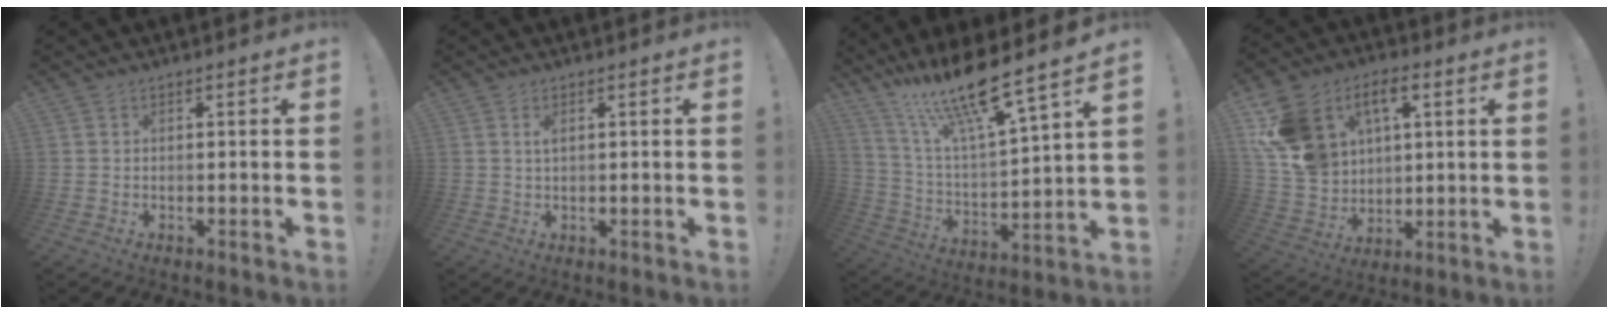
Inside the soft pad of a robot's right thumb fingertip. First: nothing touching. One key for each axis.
{"total": 1.5, "fx": 0.6, "fy": 0.5, "fz": 1.3, "tx": -0.019, "ty": -0.002, "tz": 0.008}
{"total": 16.8, "fx": 13.1, "fy": 1.5, "fz": 10.4, "tx": -0.183, "ty": -0.105, "tz": 0.214}
{"total": 16.8, "fx": 7.4, "fy": 11.8, "fz": 9.5, "tx": -0.185, "ty": -0.030, "tz": 0.138}